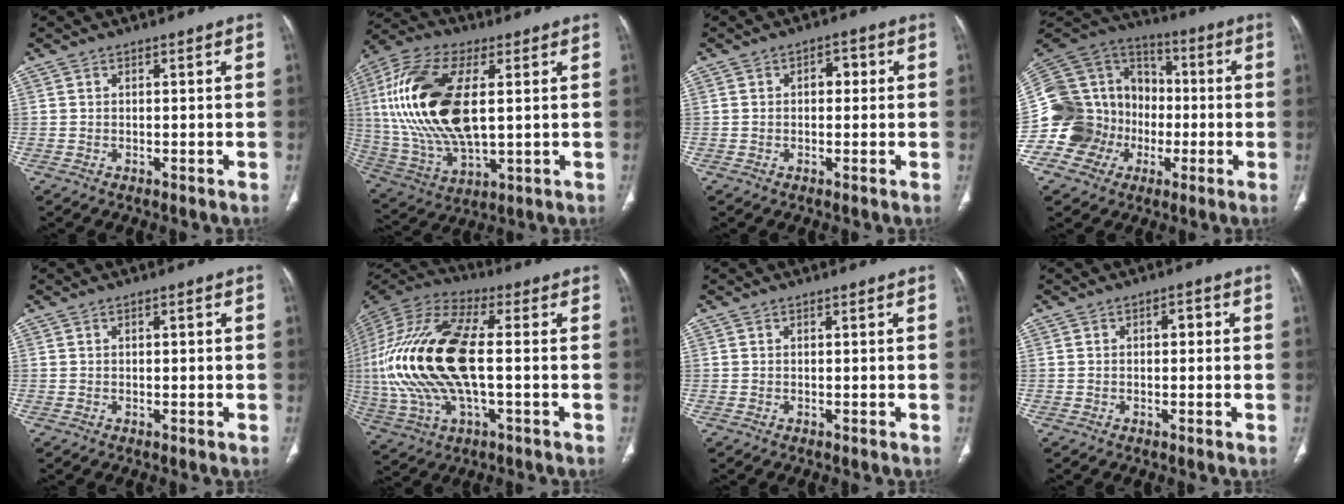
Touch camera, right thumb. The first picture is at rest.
{"total": 23.2, "force": [3.5, 11.0, 20.1], "torque": [-0.428, -0.009, 0.066]}
{"total": 2.8, "force": [0.3, 1.9, 2.1], "torque": [-0.018, 0.011, -0.001]}
{"total": 21.8, "force": [-4.8, 19.9, 7.5], "torque": [-0.135, 0.097, -0.076]}
{"total": 1.1, "force": [0.2, 0.5, 0.9], "torque": [-0.016, 0.003, 0.003]}
{"total": 25.5, "force": [-0.6, 10.7, 23.1], "torque": [-0.527, 0.011, -0.009]}
{"total": 0.0}
{"total": 1.4, "force": [0.2, 0.8, 1.1], "torque": [-0.013, 0.006, 0.000]}